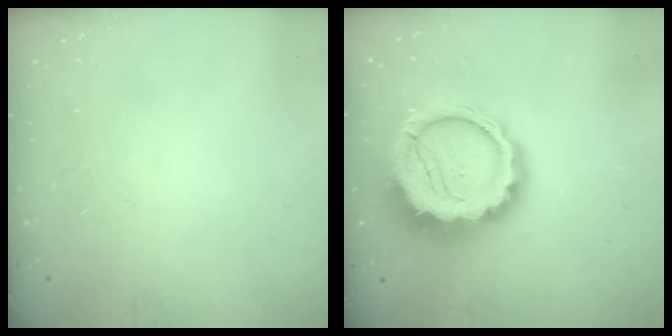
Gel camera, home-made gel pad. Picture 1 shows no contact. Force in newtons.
{"total": 15.9, "press": 15.5, "slide": 3.4}